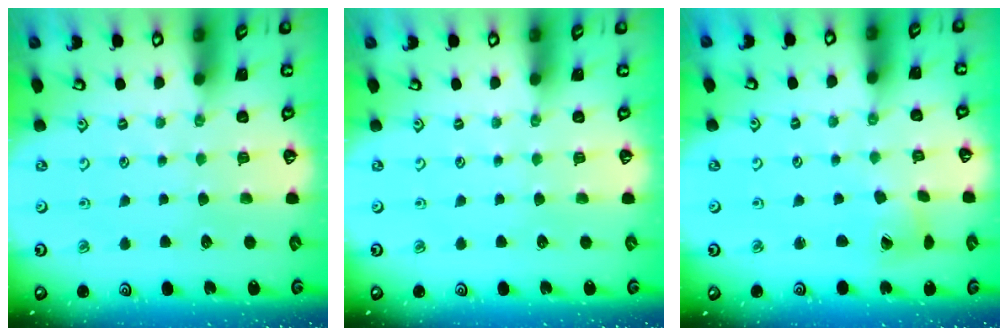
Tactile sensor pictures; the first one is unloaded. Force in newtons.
{"total": 0.0}
{"total": 5.2, "press": 5.2, "slide": 0.2}